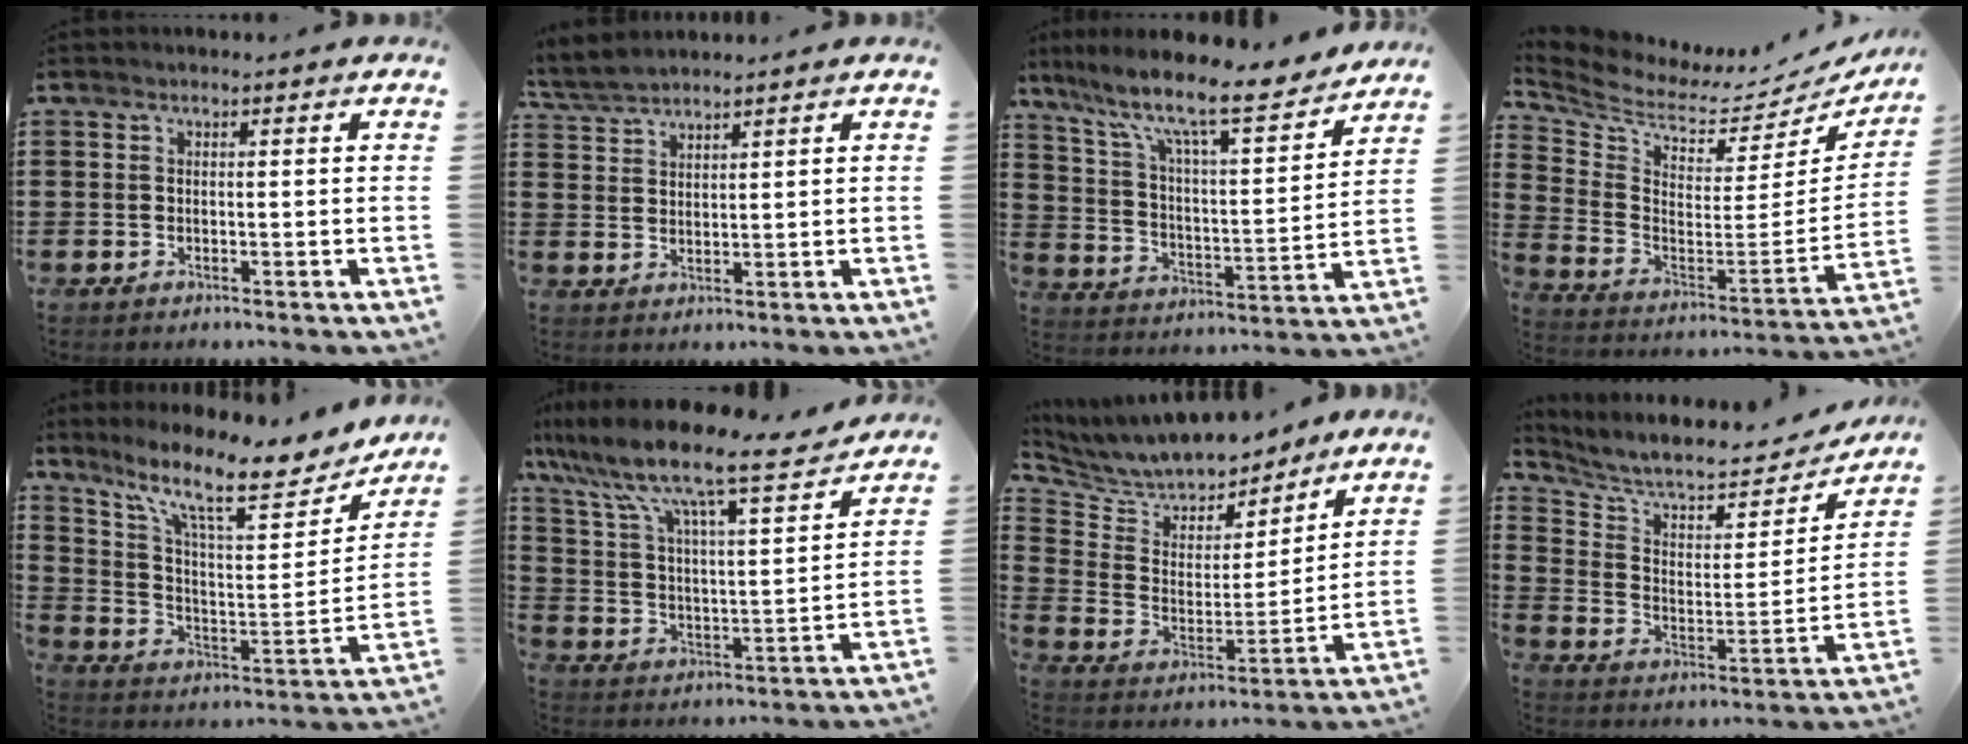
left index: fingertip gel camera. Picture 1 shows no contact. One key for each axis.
{"total": 3.0, "fx": 2.9, "fy": 0.4, "fz": 0.7, "tx": -0.025, "ty": -0.003, "tz": 0.055}
{"total": 10.5, "fx": 8.4, "fy": 1.6, "fz": 6.2, "tx": -0.145, "ty": -0.057, "tz": 0.134}
{"total": 4.3, "fx": 3.8, "fy": 1.6, "fz": 1.2, "tx": -0.052, "ty": -0.053, "tz": 0.060}
{"total": 13.1, "fx": 10.0, "fy": 2.6, "fz": 8.1, "tx": -0.167, "ty": -0.054, "tz": 0.165}
{"total": 9.4, "fx": 8.1, "fy": 0.5, "fz": 4.8, "tx": -0.127, "ty": -0.058, "tz": 0.129}
{"total": 7.8, "fx": 7.5, "fy": 1.9, "fz": 0.4, "tx": -0.056, "ty": -0.051, "tz": 0.136}
{"total": 8.5, "fx": 7.4, "fy": 2.1, "fz": 3.6, "tx": -0.097, "ty": -0.046, "tz": 0.124}